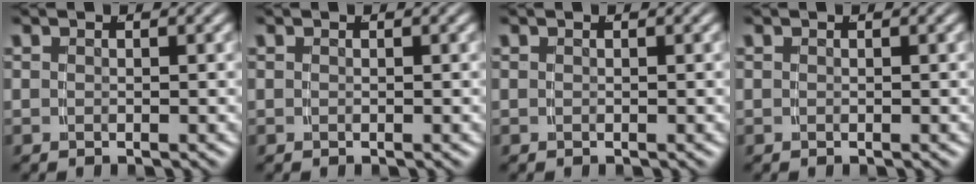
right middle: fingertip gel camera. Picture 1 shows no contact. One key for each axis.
{"total": 0.0}
{"total": 0.0}
{"total": 0.0}